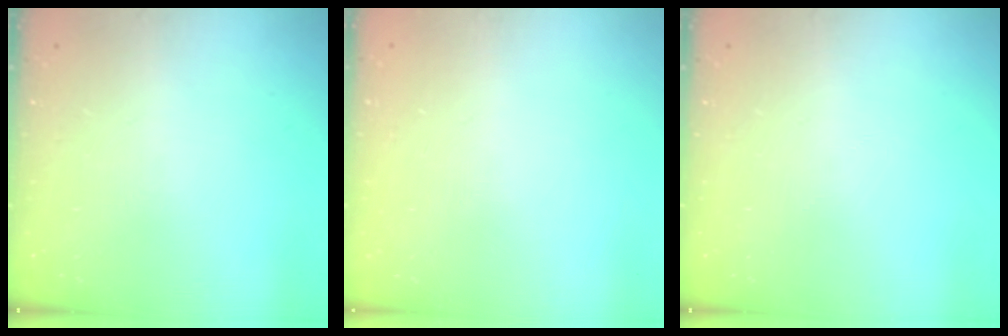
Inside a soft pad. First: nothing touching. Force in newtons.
{"total": 0.0}
{"total": 0.0}